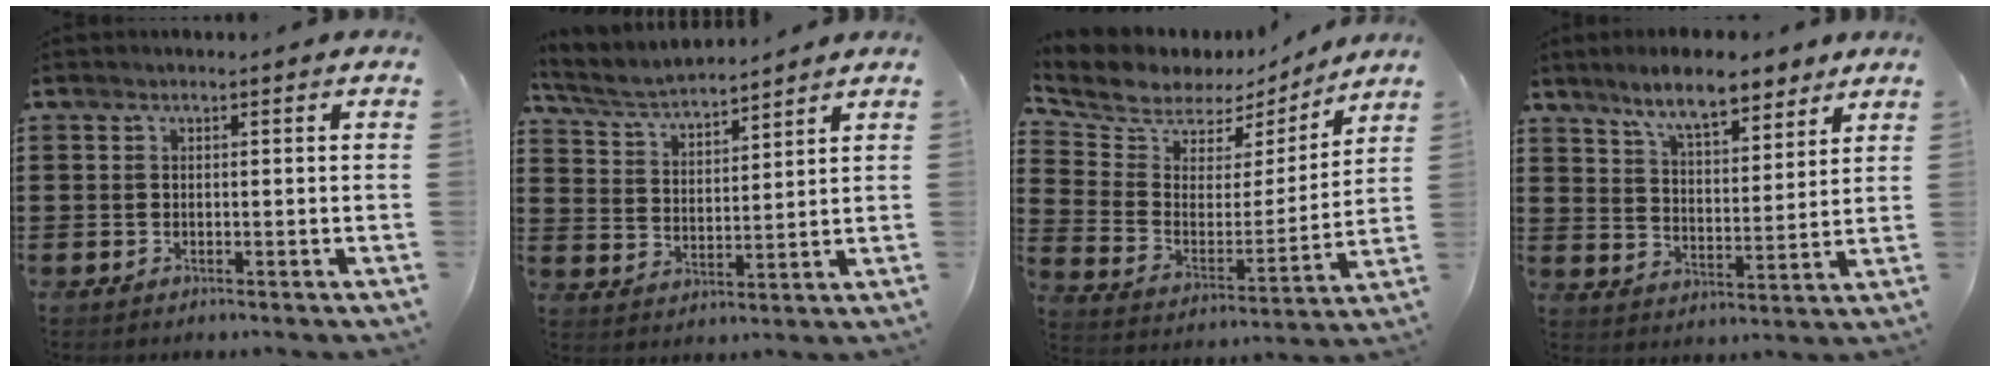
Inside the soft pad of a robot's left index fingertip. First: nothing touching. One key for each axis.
{"total": 4.7, "fx": 4.5, "fy": 0.6, "fz": 1.3, "tx": -0.047, "ty": -0.024, "tz": 0.074}
{"total": 6.7, "fx": 5.8, "fy": 3.3, "fz": 0.9, "tx": -0.061, "ty": -0.035, "tz": 0.100}
{"total": 8.9, "fx": 7.5, "fy": 2.0, "fz": 4.3, "tx": -0.099, "ty": -0.016, "tz": 0.136}